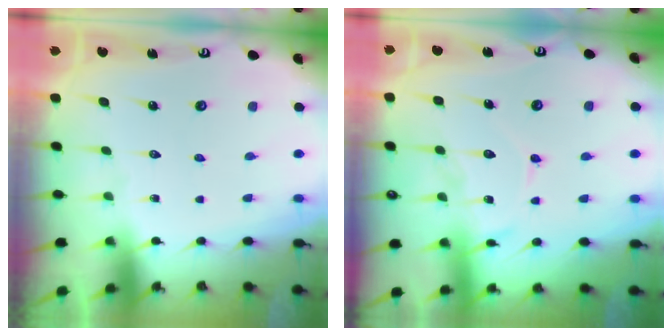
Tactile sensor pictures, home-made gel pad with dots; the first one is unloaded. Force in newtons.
{"total": 12.8, "press": 12.8, "slide": 1.0}